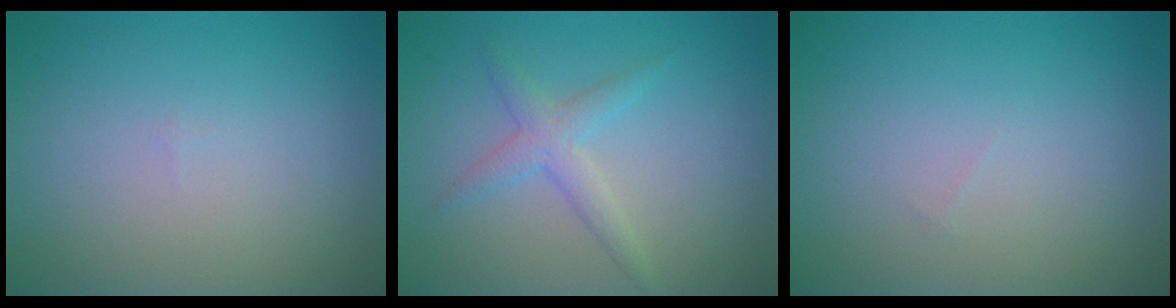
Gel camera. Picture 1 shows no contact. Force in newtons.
{"total": 2.2, "press": 2.2, "slide": 0.1}
{"total": 0.0}